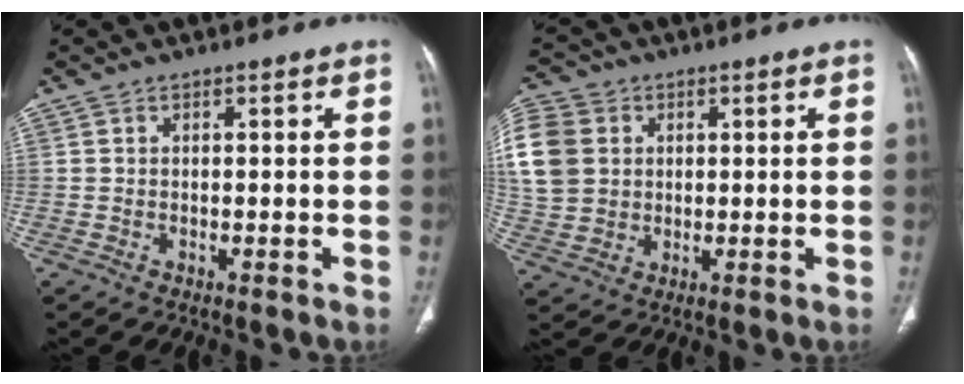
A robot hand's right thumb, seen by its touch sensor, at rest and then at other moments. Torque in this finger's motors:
{"motor_torque": [1.71, 1.76, 1.26, -0.09, 0.37]}